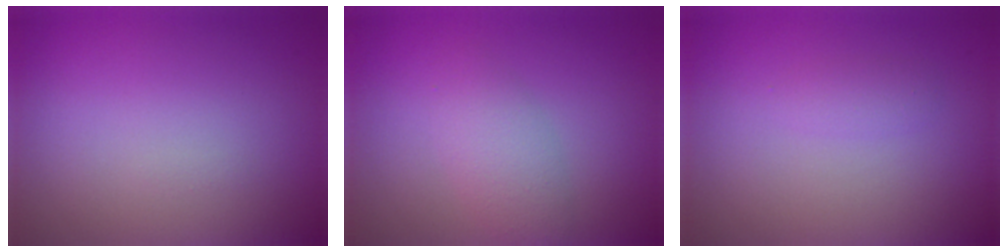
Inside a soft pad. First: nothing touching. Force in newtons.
{"total": 2.6, "press": 2.6, "slide": 0.0}
{"total": 1.0, "press": 1.0, "slide": 0.1}